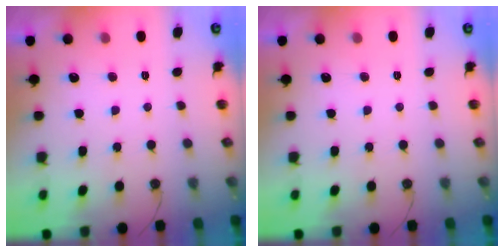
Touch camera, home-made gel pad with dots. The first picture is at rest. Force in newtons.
{"total": 0.0}